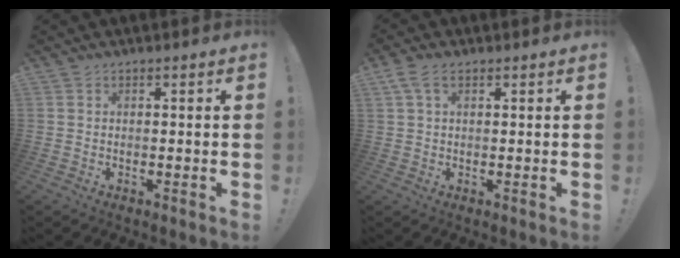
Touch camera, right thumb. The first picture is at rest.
{"total": 4.2, "force": [1.7, 2.3, 3.1], "torque": [-0.066, 0.006, 0.035]}